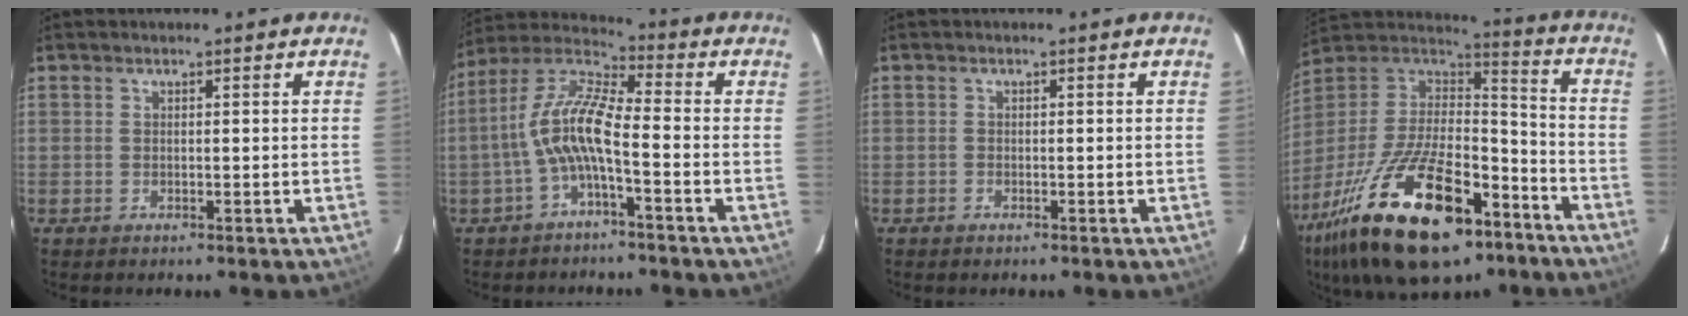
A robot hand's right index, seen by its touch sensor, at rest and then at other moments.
{"total": 9.6, "force": [-2.8, 2.0, 9.0], "torque": [-0.200, 0.016, -0.057]}
{"total": 0.6, "force": [-0.5, 0.3, 0.1], "torque": [-0.003, 0.001, -0.011]}
{"total": 30.3, "force": [-17.7, 13.4, 20.7], "torque": [-0.405, -0.028, -0.281]}